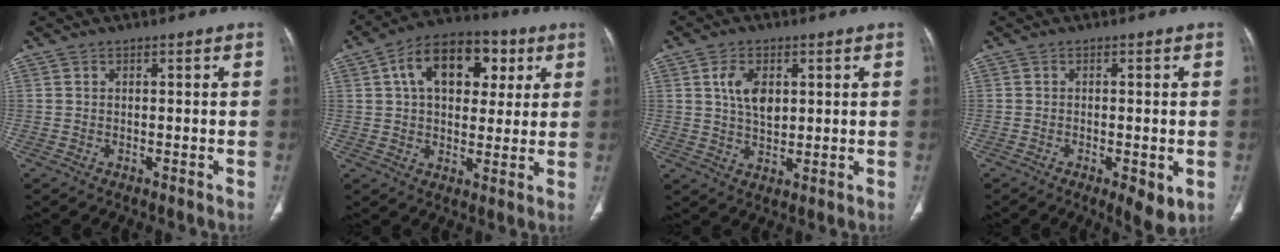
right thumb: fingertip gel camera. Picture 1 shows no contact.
{"total": 16.1, "force": [5.4, 10.3, 11.2], "torque": [-0.141, 0.009, 0.080]}
{"total": 6.7, "force": [1.9, 4.0, 5.1], "torque": [-0.081, -0.009, 0.037]}
{"total": 5.5, "force": [-1.7, 1.9, 4.8], "torque": [-0.074, -0.014, -0.024]}